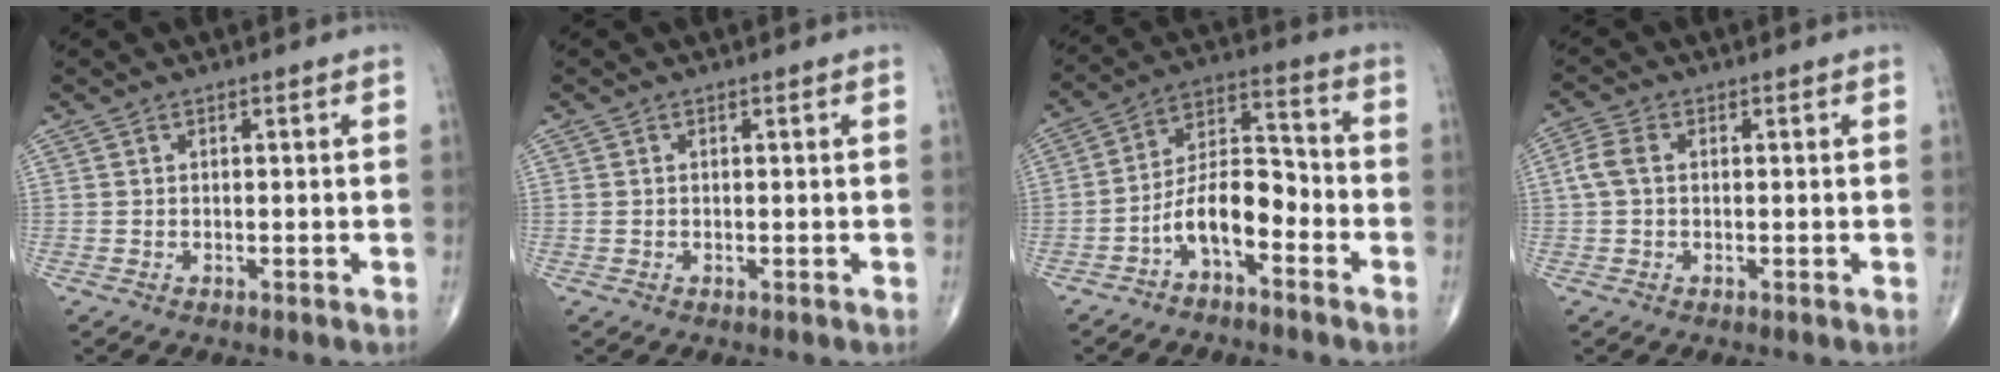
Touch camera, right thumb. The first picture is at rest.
{"total": 0.6, "force": [0.0, 0.4, 0.3], "torque": [-0.009, 0.005, 0.002]}
{"total": 10.0, "force": [-4.8, 4.6, 7.5], "torque": [-0.126, 0.069, -0.093]}
{"total": 3.7, "force": [0.3, 2.4, 2.7], "torque": [-0.068, 0.011, 0.001]}